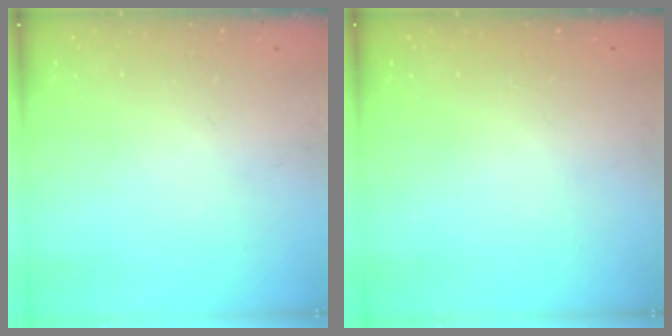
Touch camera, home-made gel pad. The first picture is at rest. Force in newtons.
{"total": 0.0}